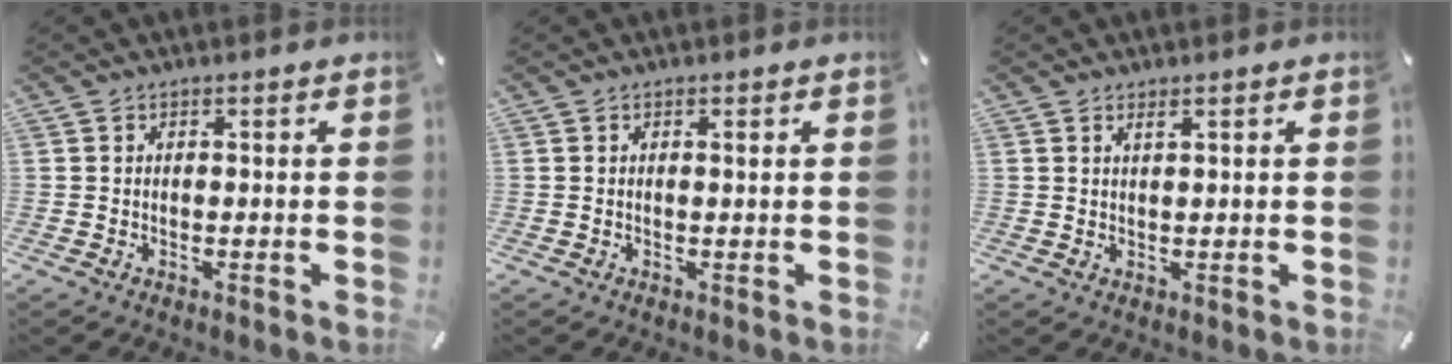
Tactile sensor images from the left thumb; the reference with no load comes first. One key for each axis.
{"total": 0.5, "fx": 0.2, "fy": 0.0, "fz": 0.5, "tx": -0.009, "ty": -0.001, "tz": 0.004}
{"total": 1.4, "fx": 1.0, "fy": 0.2, "fz": 0.9, "tx": -0.019, "ty": -0.001, "tz": 0.018}